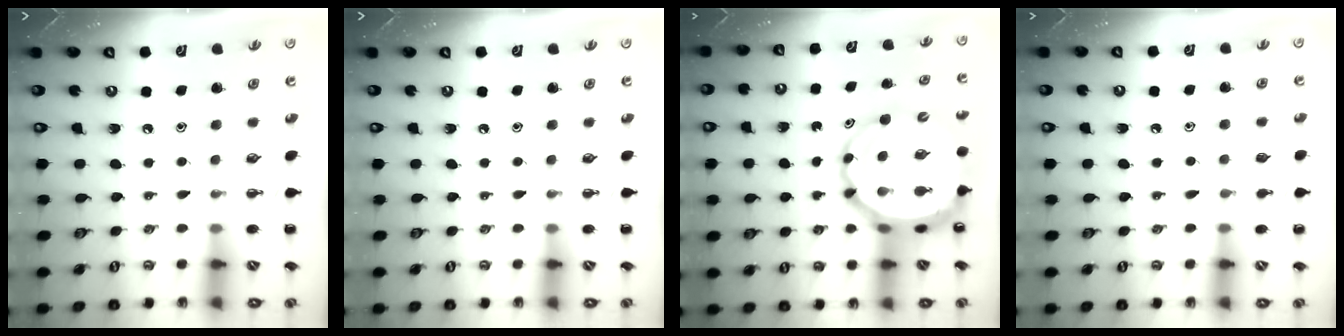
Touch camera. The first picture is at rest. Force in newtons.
{"total": 0.0}
{"total": 10.2, "press": 9.8, "slide": 2.9}
{"total": 4.0, "press": 3.8, "slide": 1.2}